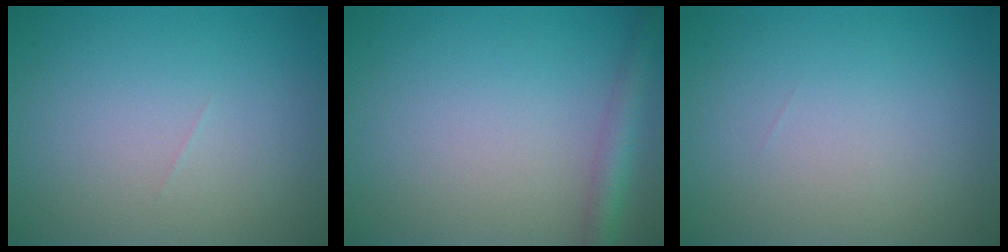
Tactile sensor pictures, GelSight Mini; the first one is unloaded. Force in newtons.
{"total": 2.7, "press": 2.7, "slide": 0.2}
{"total": 0.0}